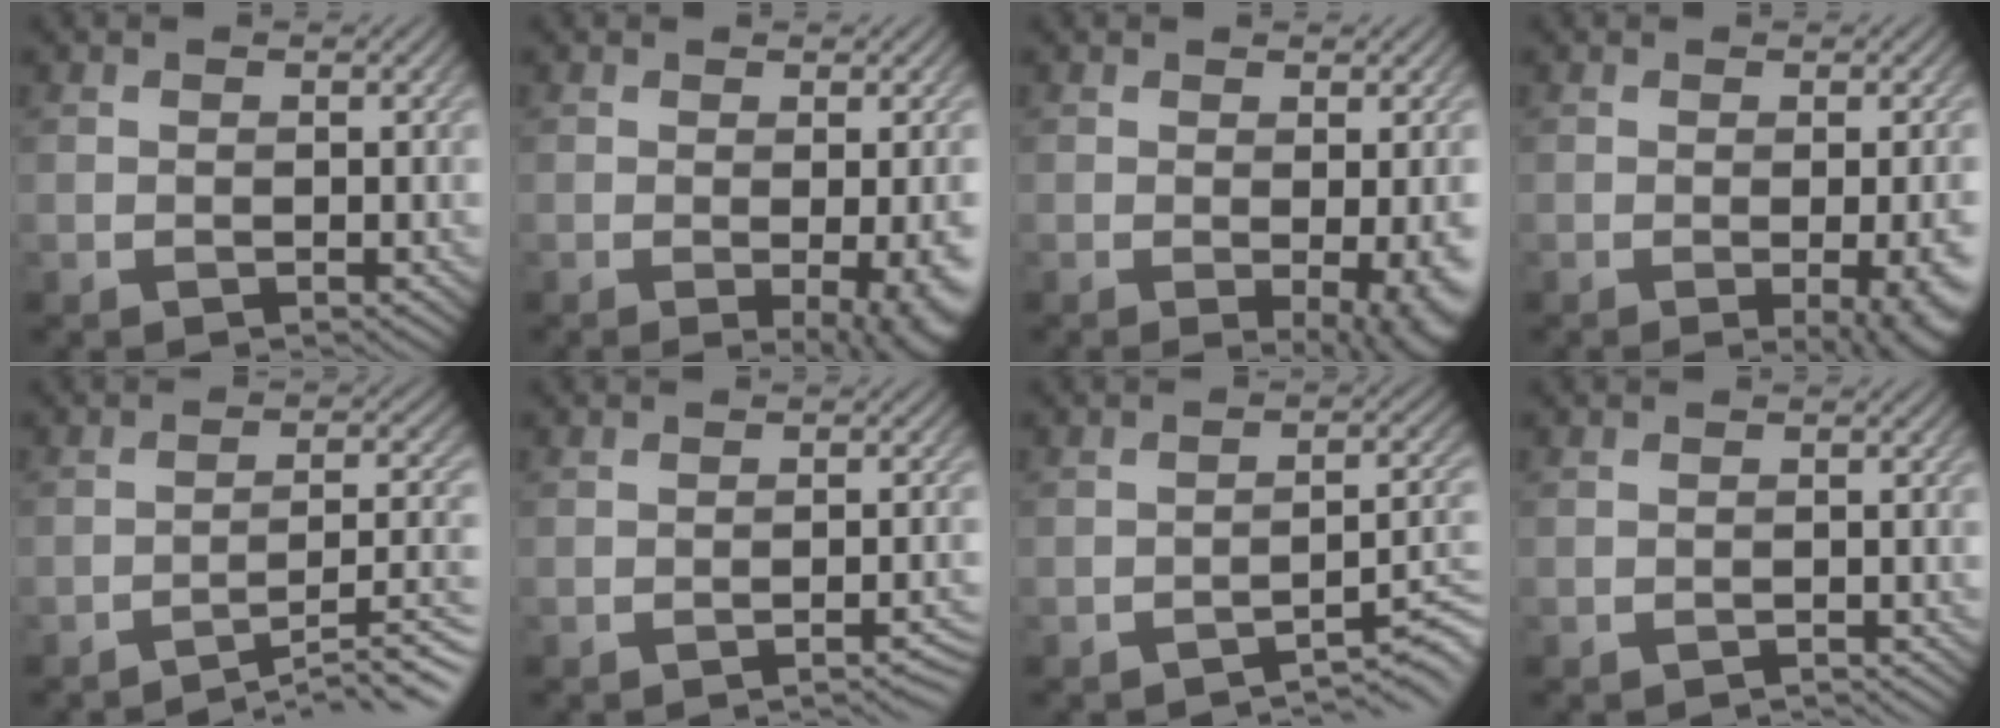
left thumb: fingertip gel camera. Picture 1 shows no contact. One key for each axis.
{"total": 7.9, "fx": -1.8, "fy": 2.5, "fz": 7.3, "tx": -0.075, "ty": -0.015, "tz": -0.006}
{"total": 7.0, "fx": -1.5, "fy": 2.1, "fz": 6.5, "tx": -0.071, "ty": -0.015, "tz": -0.006}
{"total": 8.6, "fx": -2.2, "fy": 3.0, "fz": 7.8, "tx": -0.068, "ty": -0.009, "tz": -0.014}
{"total": 8.4, "fx": -5.9, "fy": 1.3, "fz": 5.8, "tx": -0.081, "ty": 0.015, "tz": -0.084}
{"total": 2.8, "fx": -1.8, "fy": 0.4, "fz": 2.1, "tx": -0.021, "ty": 0.007, "tz": -0.031}
{"total": 4.7, "fx": -3.4, "fy": 0.7, "fz": 3.1, "tx": -0.041, "ty": 0.012, "tz": -0.052}
{"total": 0.9, "fx": -0.9, "fy": 0.0, "fz": 0.1, "tx": 0.000, "ty": -0.001, "tz": -0.019}